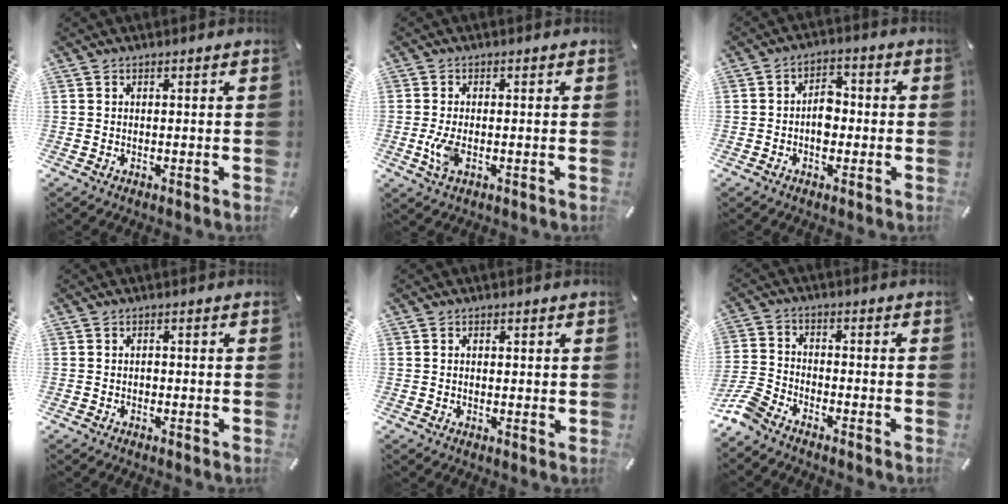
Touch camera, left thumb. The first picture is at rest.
{"total": 4.6, "force": [-1.2, 2.2, 3.9], "torque": [-0.091, -0.005, -0.023]}
{"total": 5.5, "force": [-1.1, 3.7, 3.9], "torque": [-0.054, 0.006, -0.021]}
{"total": 0.7, "force": [-0.3, 0.5, 0.4], "torque": [-0.008, 0.002, -0.007]}
{"total": 0.9, "force": [0.1, 0.8, 0.4], "torque": [-0.008, 0.005, 0.001]}
{"total": 7.1, "force": [-5.9, 2.8, 2.7], "torque": [-0.080, 0.012, -0.121]}